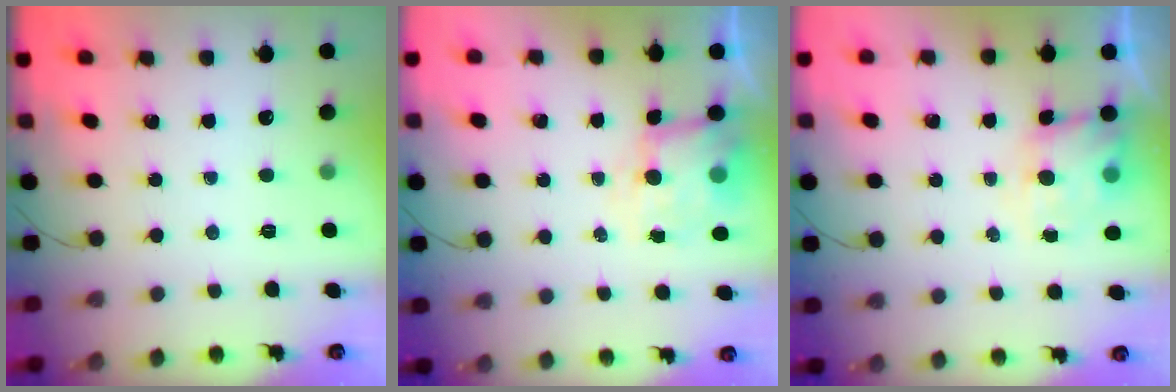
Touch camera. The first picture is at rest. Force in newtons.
{"total": 6.5, "press": 6.4, "slide": 1.2}
{"total": 5.2, "press": 5.0, "slide": 1.4}